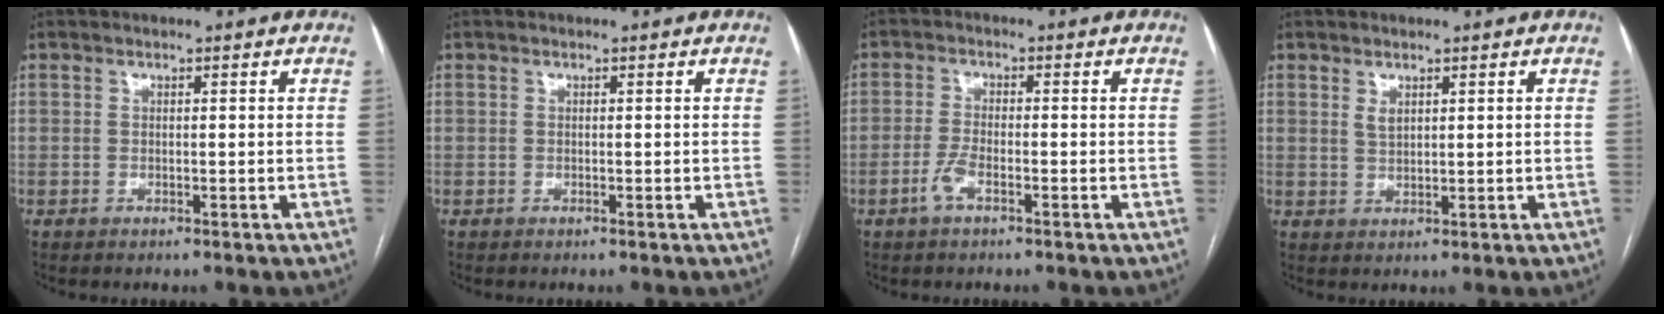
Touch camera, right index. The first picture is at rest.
{"total": 0.0}
{"total": 3.0, "force": [-1.7, 0.7, 2.4], "torque": [-0.056, -0.001, -0.035]}
{"total": 1.6, "force": [1.0, 0.8, 1.0], "torque": [-0.021, -0.001, 0.024]}